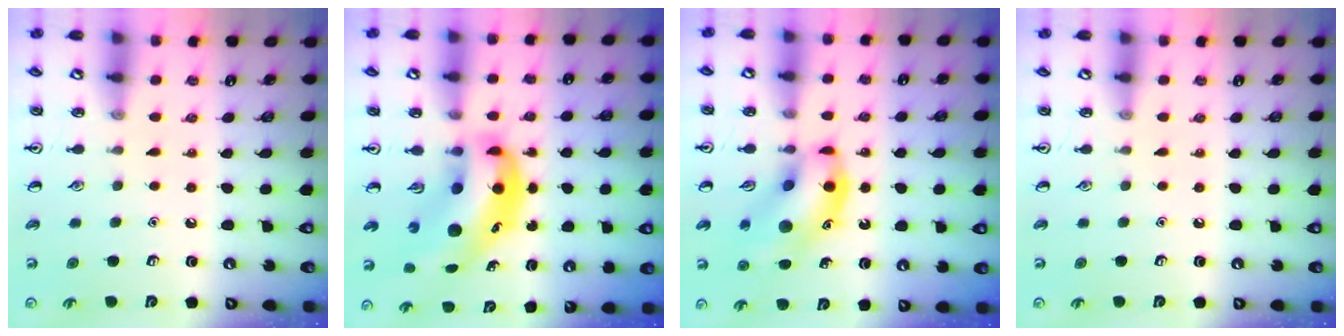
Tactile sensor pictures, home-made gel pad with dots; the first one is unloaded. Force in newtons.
{"total": 11.3, "press": 10.8, "slide": 3.3}
{"total": 13.6, "press": 13.3, "slide": 3.1}
{"total": 0.0}